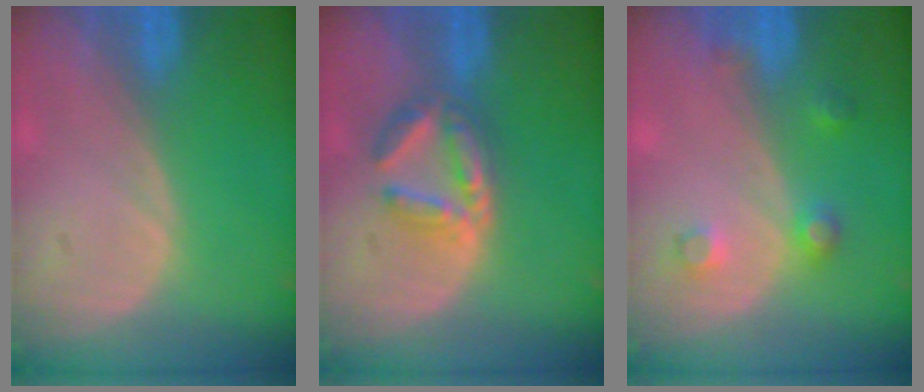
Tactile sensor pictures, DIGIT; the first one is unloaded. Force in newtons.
{"total": 5.7, "press": 5.5, "slide": 1.4}
{"total": 3.5, "press": 3.3, "slide": 1.2}